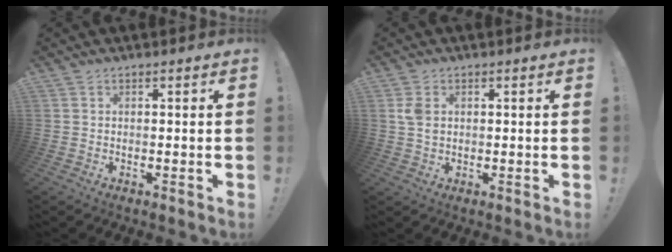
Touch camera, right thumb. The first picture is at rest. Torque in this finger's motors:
{"motor_torque": [0.58, 0.75, 0.07, -0.09, 0.00]}